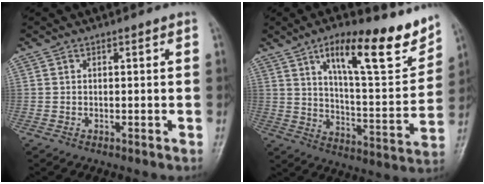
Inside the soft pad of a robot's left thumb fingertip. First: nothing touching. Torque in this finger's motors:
{"motor_torque": [1.49, 1.39, 1.51, -1.27, 0.11]}